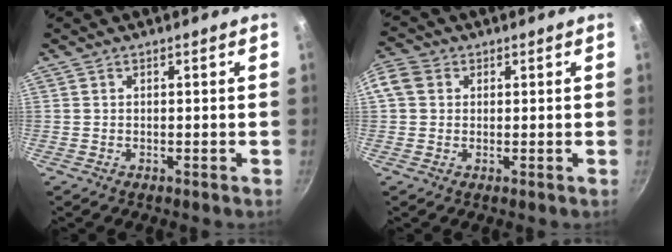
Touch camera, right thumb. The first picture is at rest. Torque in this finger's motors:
{"motor_torque": [-0.87, 1.25, 0.37, -0.29, 0.14]}